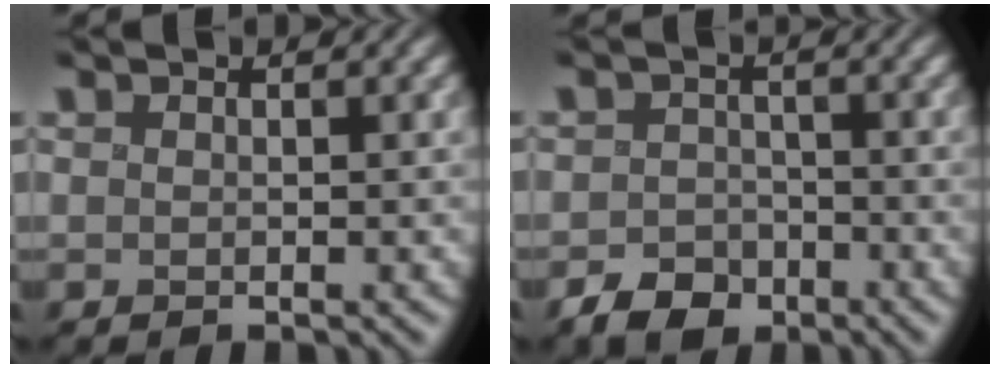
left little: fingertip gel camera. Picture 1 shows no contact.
{"total": 3.0, "force": [-2.2, 2.0, 0.8], "torque": [-0.002, -0.002, -0.045]}